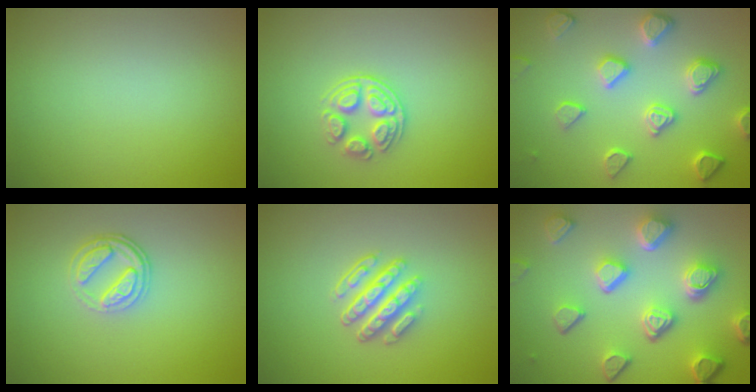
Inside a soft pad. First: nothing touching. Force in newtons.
{"total": 2.9, "press": 2.6, "slide": 1.3}
{"total": 4.6, "press": 4.1, "slide": 2.1}
{"total": 3.0, "press": 2.5, "slide": 1.7}
{"total": 4.5, "press": 3.4, "slide": 2.9}
{"total": 6.8, "press": 5.3, "slide": 4.3}